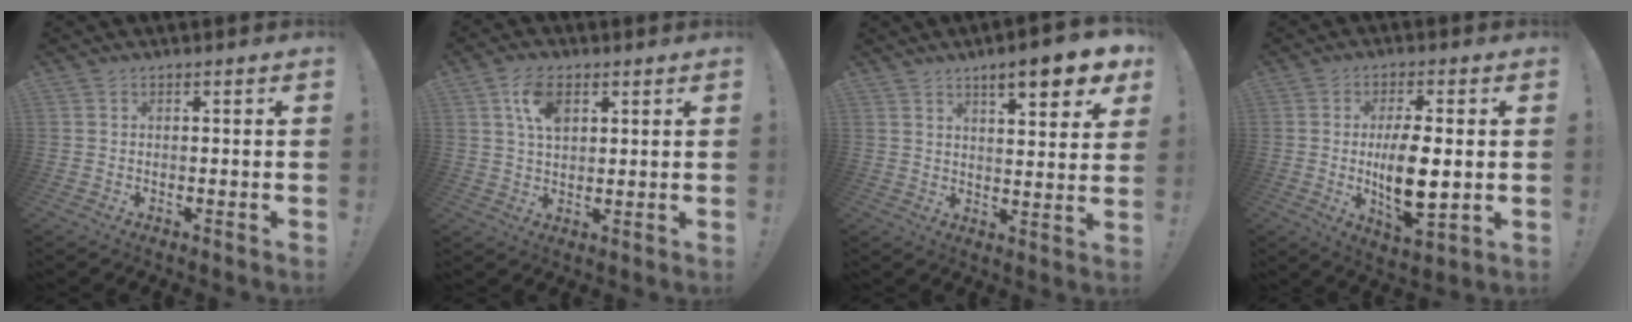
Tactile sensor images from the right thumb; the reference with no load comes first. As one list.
[{"total": 8.2, "force": [3.4, 4.8, 5.8], "torque": [-0.098, -0.001, 0.064]}, {"total": 10.3, "force": [6.2, 2.1, 7.9], "torque": [-0.110, -0.034, 0.098]}, {"total": 11.9, "force": [-0.1, 4.4, 11.1], "torque": [-0.197, -0.017, -0.006]}]